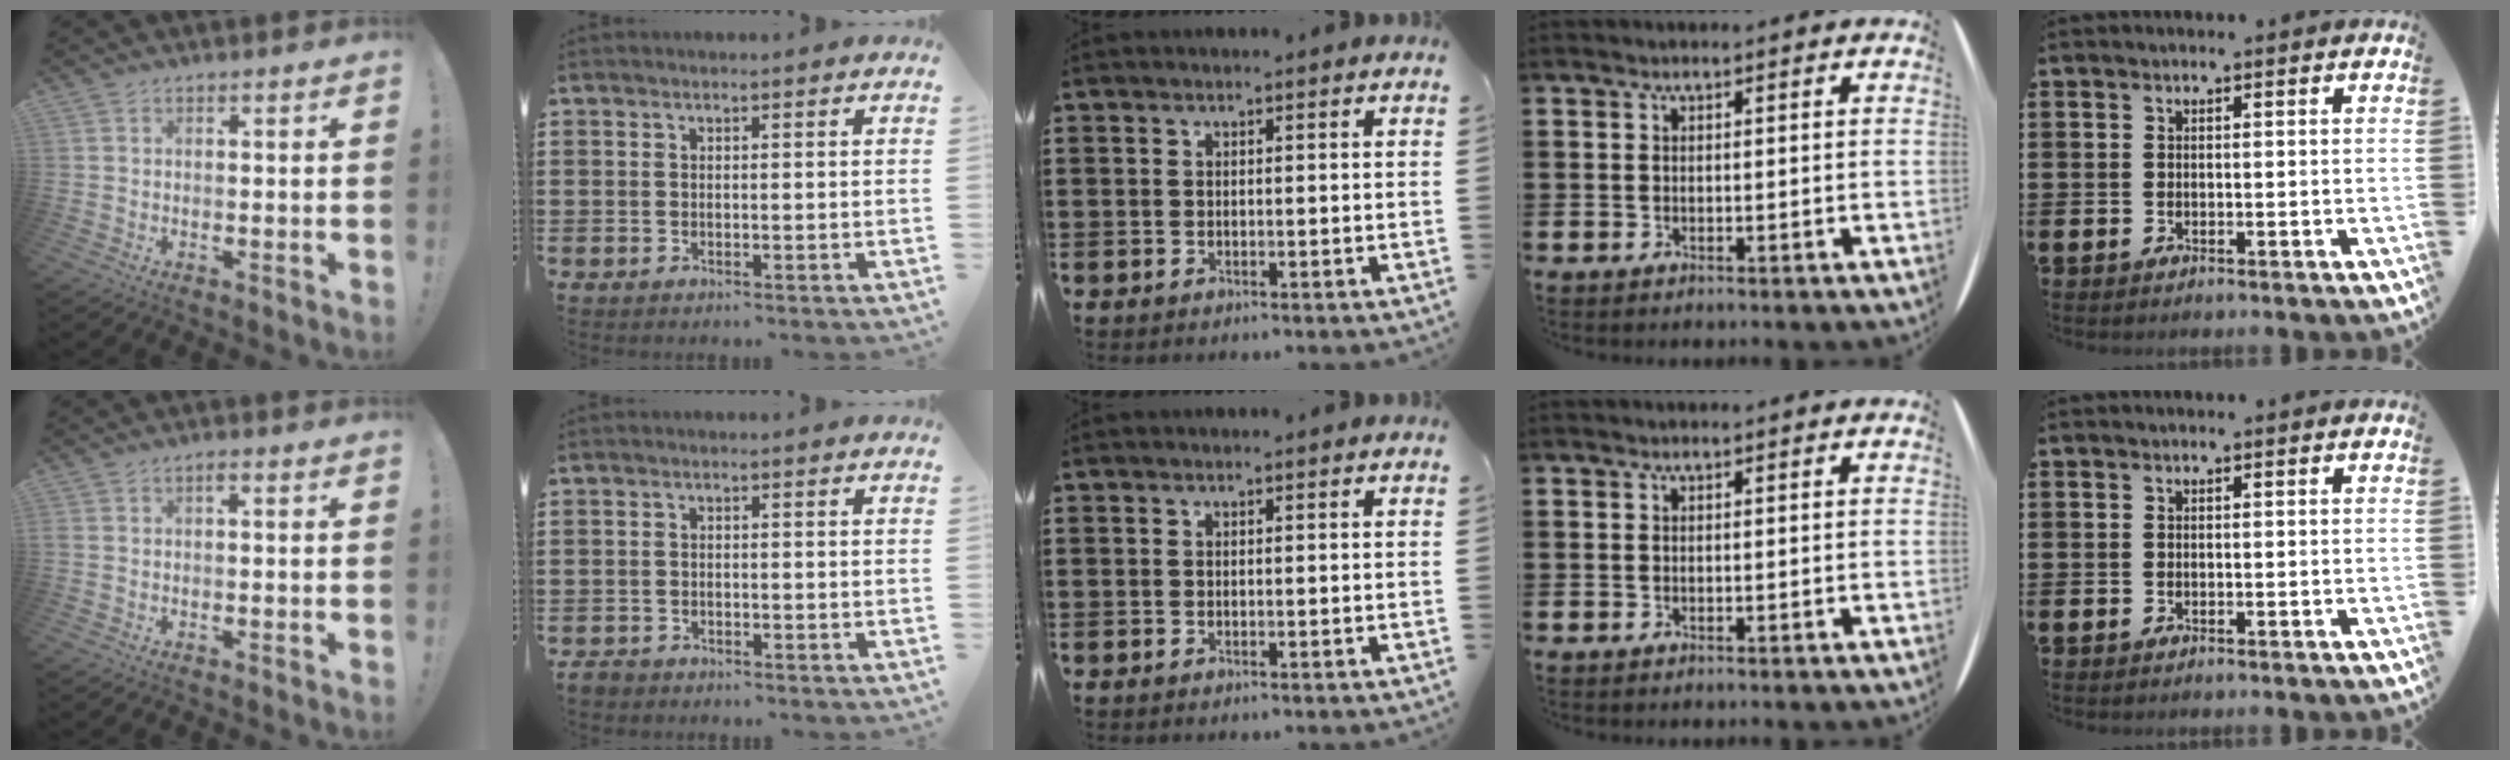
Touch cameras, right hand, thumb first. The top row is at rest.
{"thumb": {"total": 1.1, "force": [-0.5, 0.2, 1.0], "torque": [-0.027, 0.008, -0.010]}, "index": {"total": 1.3, "force": [-1.2, 0.6, 0.0], "torque": [-0.012, 0.000, -0.029]}}